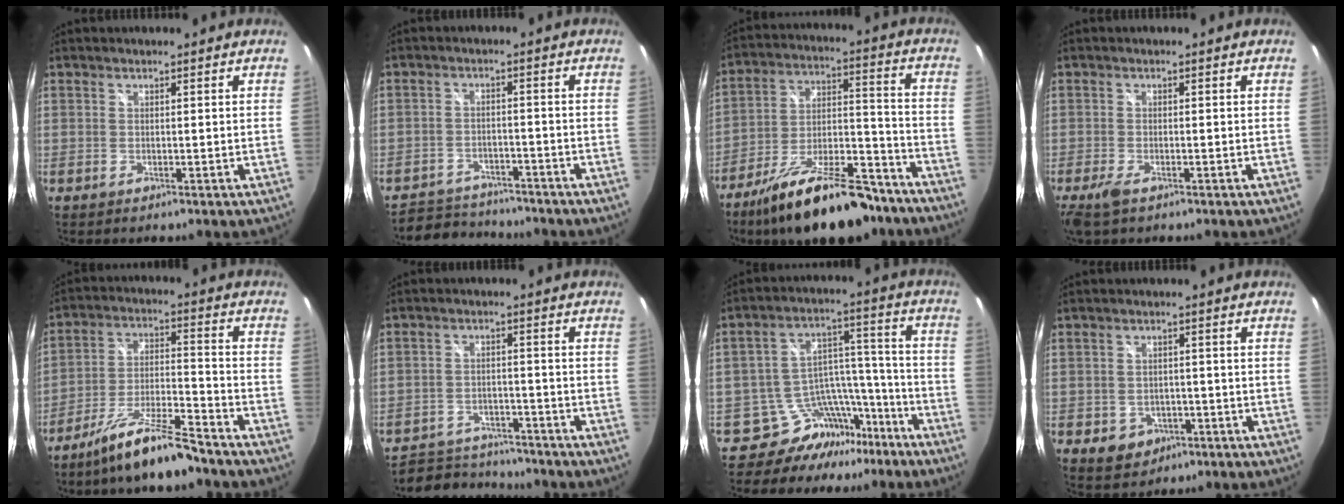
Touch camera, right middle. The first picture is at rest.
{"total": 8.9, "force": [-8.2, 3.1, 1.5], "torque": [-0.048, 0.015, -0.124]}
{"total": 22.1, "force": [-16.8, 6.8, 12.8], "torque": [-0.217, -0.009, -0.257]}
{"total": 3.3, "force": [-2.2, 1.0, 2.3], "torque": [-0.056, -0.011, -0.042]}
{"total": 12.1, "force": [-10.0, 1.1, 6.8], "torque": [-0.138, -0.006, -0.177]}
{"total": 10.4, "force": [-9.5, 3.8, 2.2], "torque": [-0.063, 0.015, -0.137]}
{"total": 12.3, "force": [-10.4, 6.4, 1.1], "torque": [-0.016, 0.075, -0.156]}
{"total": 5.5, "force": [-2.2, 4.7, 1.8], "torque": [-0.048, 0.003, -0.020]}